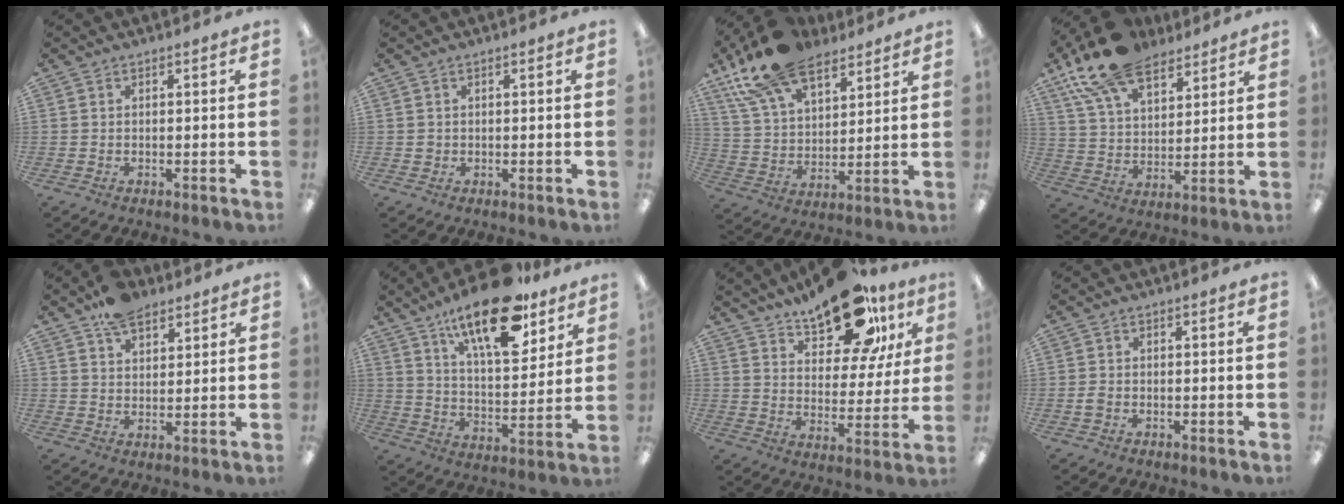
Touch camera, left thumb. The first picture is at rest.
{"total": 1.0, "force": [0.2, 0.9, 0.4], "torque": [-0.010, 0.005, 0.003]}
{"total": 19.0, "force": [13.2, 9.3, 10.0], "torque": [-0.194, -0.055, 0.241]}
{"total": 17.7, "force": [12.4, 8.7, 9.2], "torque": [-0.178, -0.051, 0.227]}
{"total": 7.6, "force": [5.8, 3.8, 3.1], "torque": [-0.053, -0.026, 0.107]}
{"total": 20.5, "force": [14.2, 7.6, 12.7], "torque": [-0.197, -0.080, 0.234]}
{"total": 20.0, "force": [14.5, 8.7, 10.8], "torque": [-0.160, -0.082, 0.245]}
{"total": 1.5, "force": [-0.4, 1.0, 1.0], "torque": [-0.018, 0.003, -0.007]}